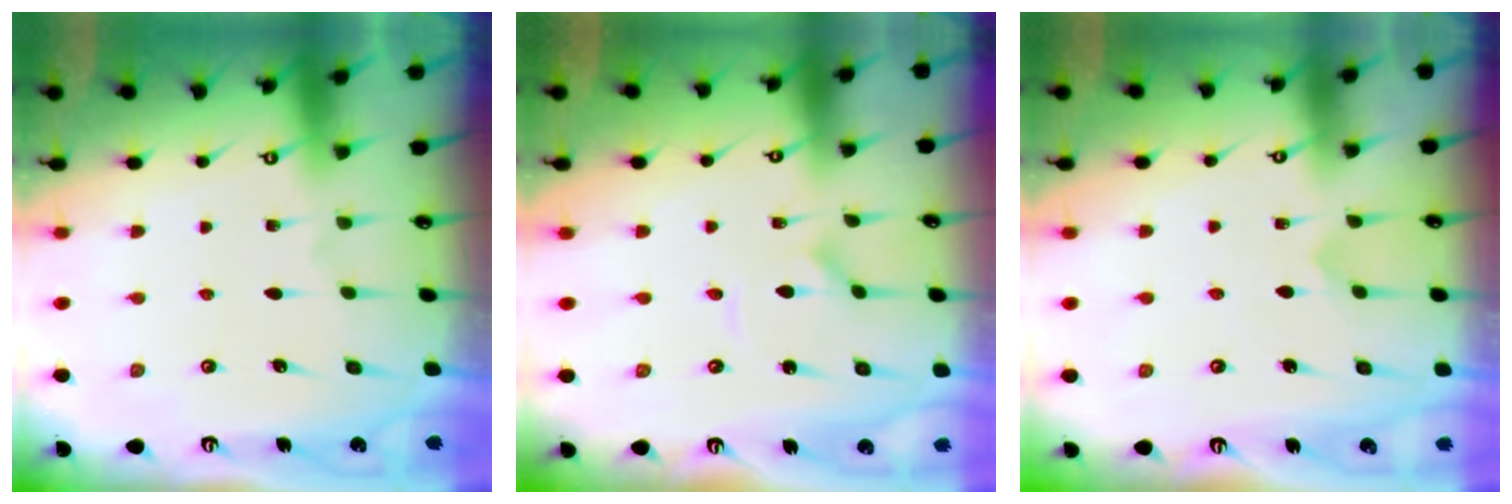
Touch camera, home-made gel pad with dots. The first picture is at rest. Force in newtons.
{"total": 0.8, "press": 0.8, "slide": 0.2}
{"total": 1.5, "press": 1.5, "slide": 0.1}